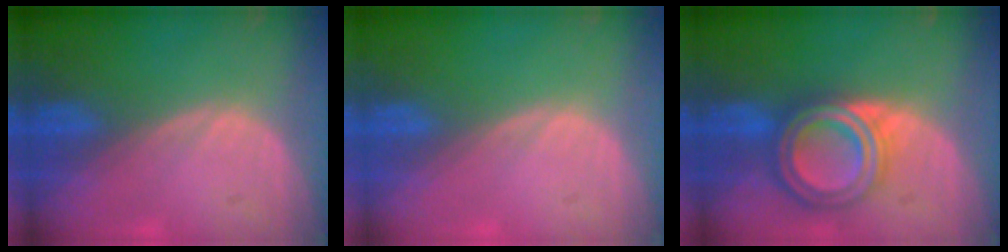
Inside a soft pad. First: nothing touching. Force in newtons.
{"total": 0.0}
{"total": 7.5, "press": 7.5, "slide": 0.5}